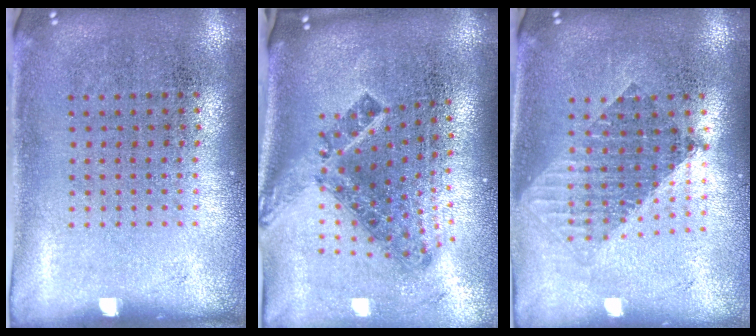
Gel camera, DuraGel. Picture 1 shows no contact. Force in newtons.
{"total": 2.0, "press": 1.4, "slide": 1.4}
{"total": 1.6, "press": 1.3, "slide": 0.8}